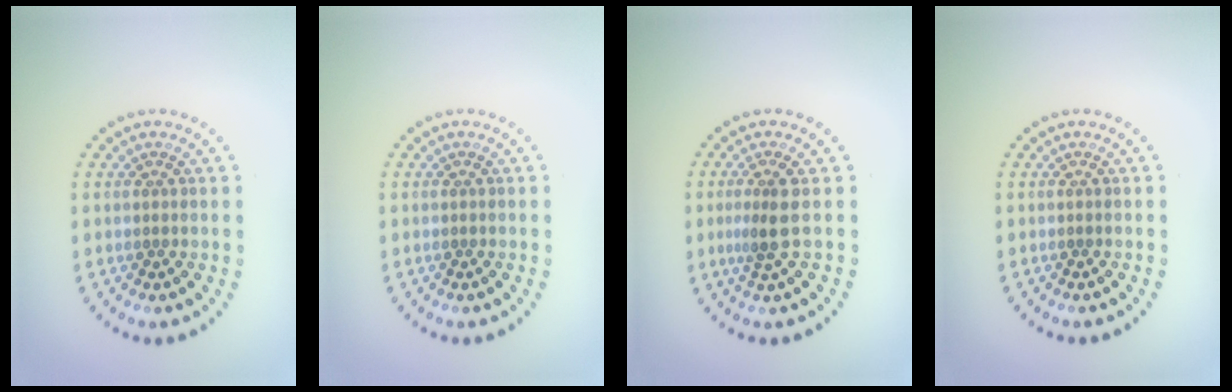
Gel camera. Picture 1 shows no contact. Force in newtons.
{"total": 0.0}
{"total": 2.3, "press": 1.8, "slide": 1.5}
{"total": 0.0}